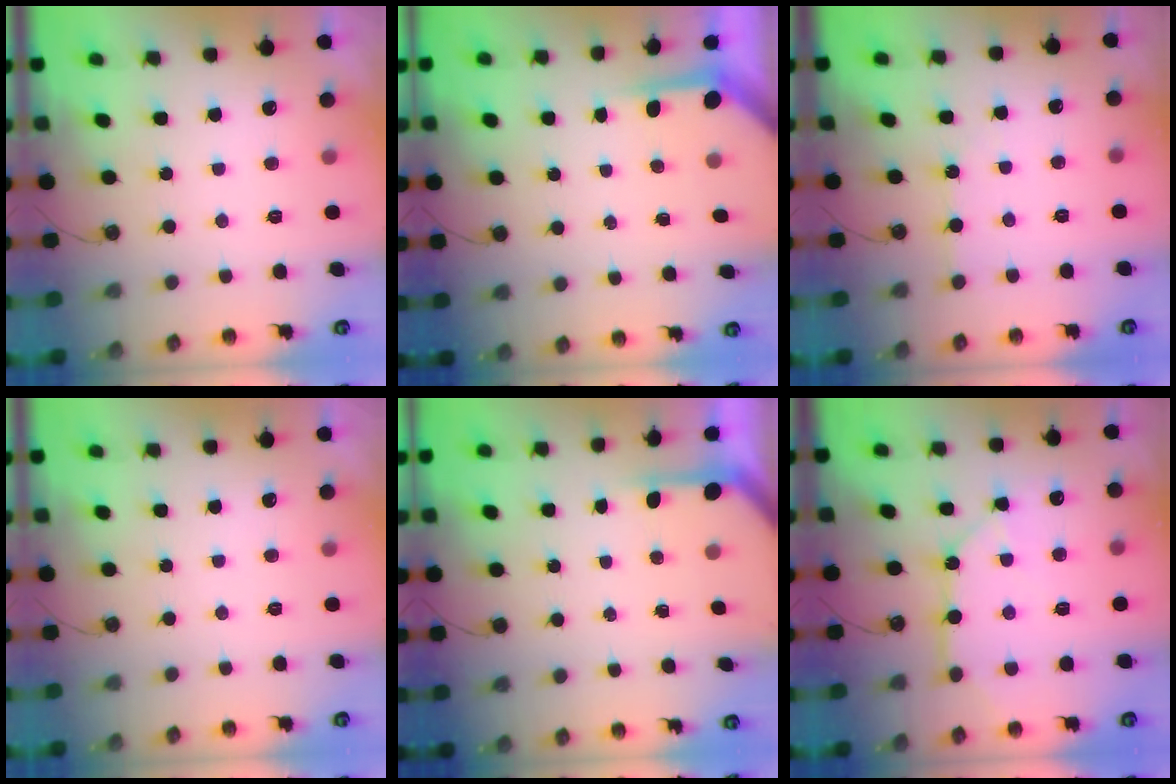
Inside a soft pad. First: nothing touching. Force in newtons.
{"total": 3.9, "press": 3.9, "slide": 0.3}
{"total": 2.0, "press": 1.9, "slide": 0.3}
{"total": 0.0}
{"total": 2.7, "press": 2.7, "slide": 0.2}
{"total": 12.8, "press": 12.7, "slide": 1.5}